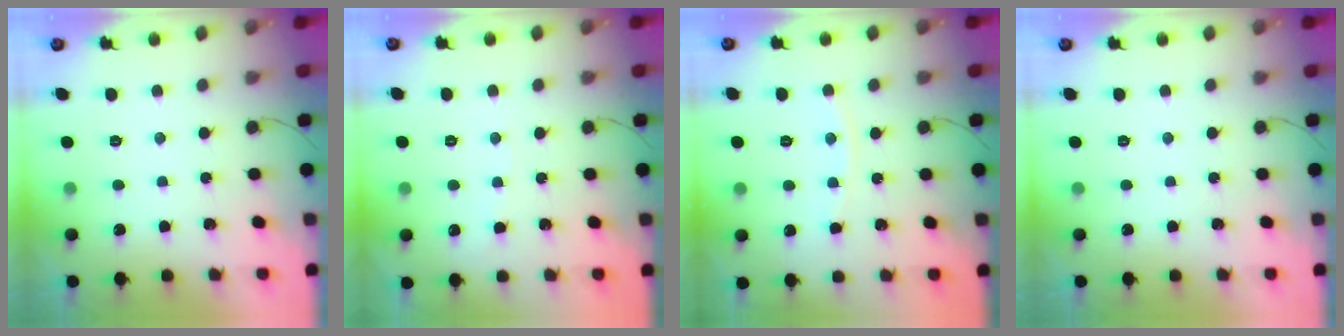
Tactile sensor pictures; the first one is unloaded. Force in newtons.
{"total": 2.0, "press": 2.0, "slide": 0.3}
{"total": 4.8, "press": 4.8, "slide": 0.6}
{"total": 0.0}